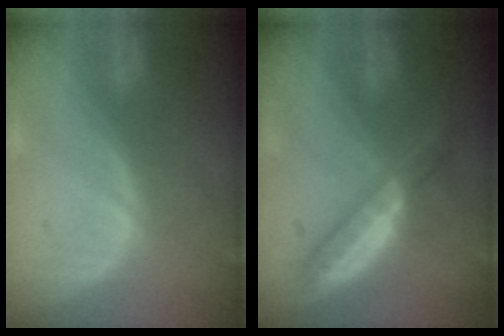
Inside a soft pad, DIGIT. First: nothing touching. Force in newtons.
{"total": 5.1, "press": 4.8, "slide": 1.7}